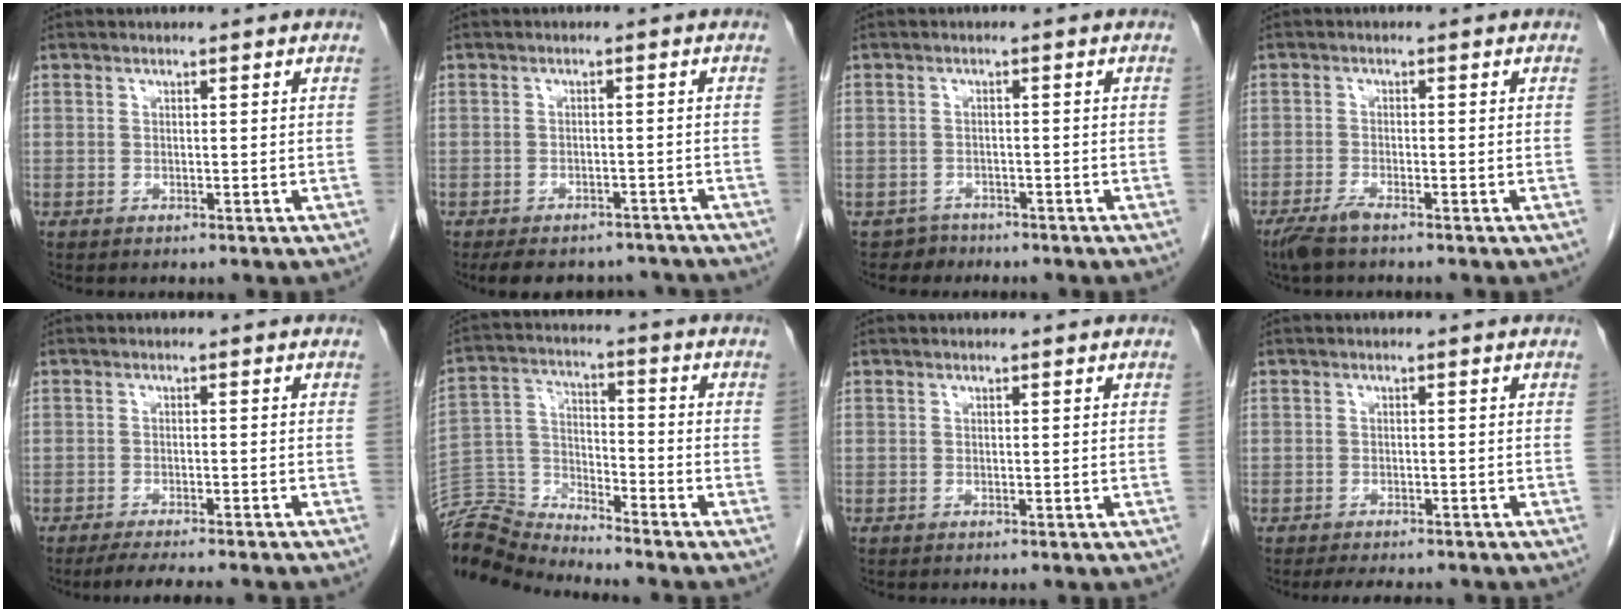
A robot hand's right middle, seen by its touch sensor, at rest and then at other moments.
{"total": 10.4, "force": [-9.1, 4.1, 2.9], "torque": [-0.048, 0.008, -0.111]}
{"total": 2.2, "force": [-1.7, 1.1, -0.8], "torque": [0.010, 0.004, -0.029]}
{"total": 3.1, "force": [-2.4, 0.3, 1.9], "torque": [-0.046, -0.007, -0.049]}
{"total": 7.3, "force": [-6.3, 0.2, 3.8], "torque": [-0.046, -0.013, -0.093]}
{"total": 10.4, "force": [-10.4, -0.9, -0.4], "torque": [0.001, 0.032, -0.203]}
{"total": 0.0}
{"total": 5.7, "force": [-4.9, 1.7, 2.3], "torque": [-0.030, -0.007, -0.068]}